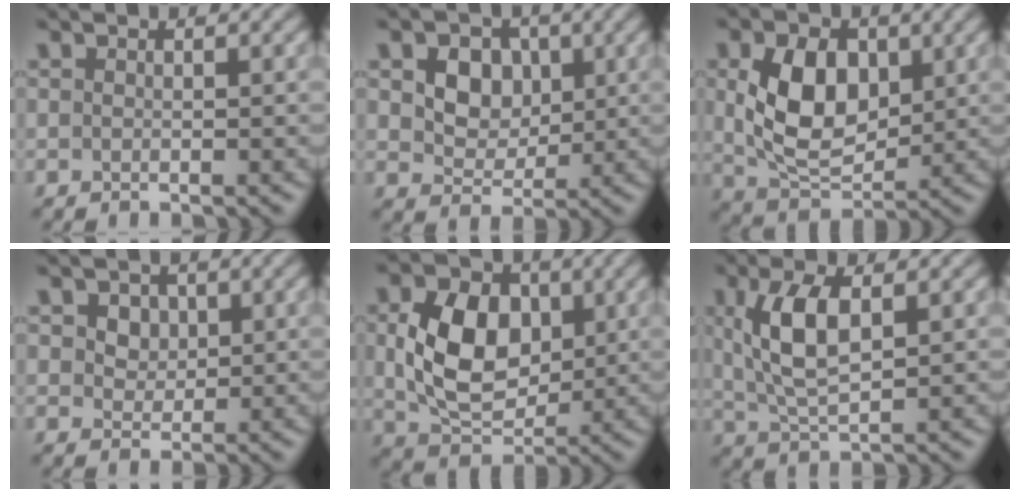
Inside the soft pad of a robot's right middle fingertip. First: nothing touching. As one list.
[{"total": 4.6, "force": [1.4, 3.6, 2.4], "torque": [-0.059, -0.004, 0.020]}, {"total": 7.0, "force": [1.2, 4.6, 5.1], "torque": [-0.105, -0.002, 0.024]}, {"total": 2.1, "force": [0.9, 1.7, 0.8], "torque": [-0.022, 0.000, 0.014]}, {"total": 7.5, "force": [0.8, 5.4, 5.1], "torque": [-0.107, -0.002, 0.020]}, {"total": 5.2, "force": [1.2, 2.3, 4.6], "torque": [-0.101, 0.002, 0.028]}]